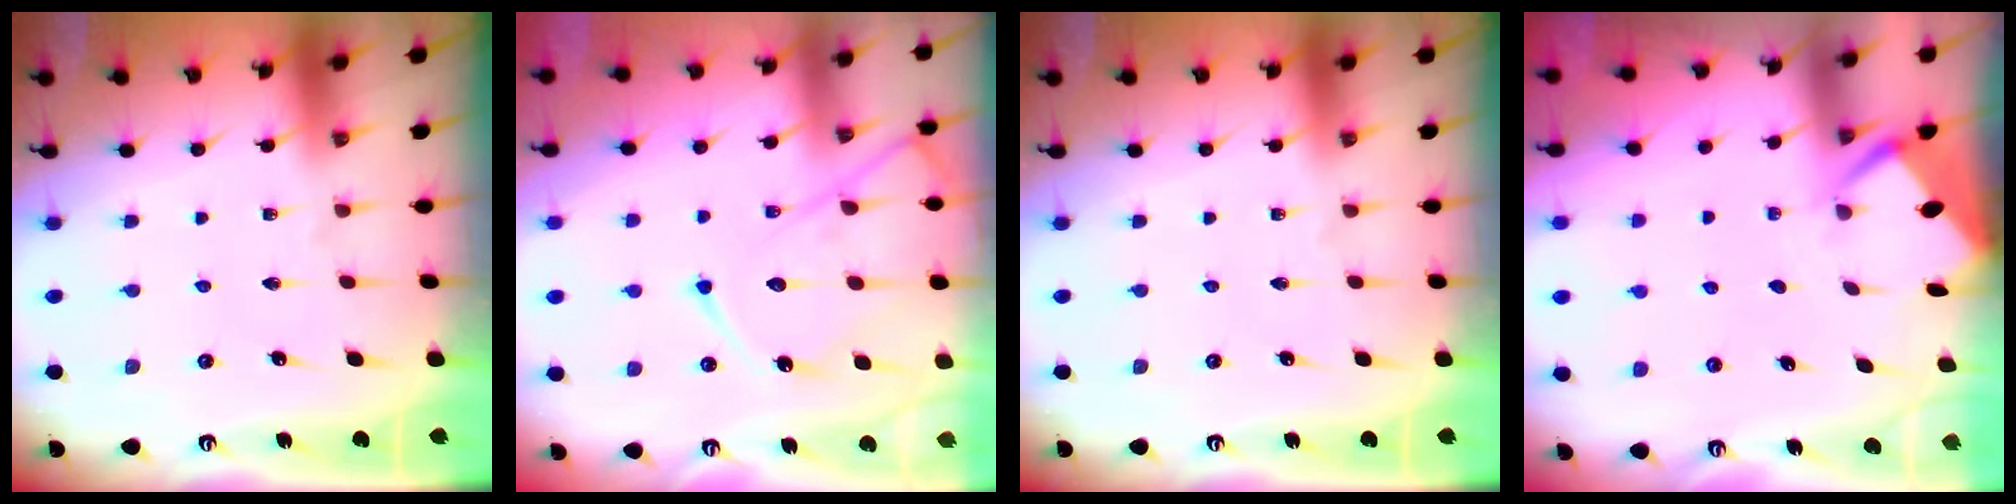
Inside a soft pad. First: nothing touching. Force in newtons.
{"total": 15.4, "press": 15.3, "slide": 1.4}
{"total": 0.0}
{"total": 2.8, "press": 2.7, "slide": 0.4}